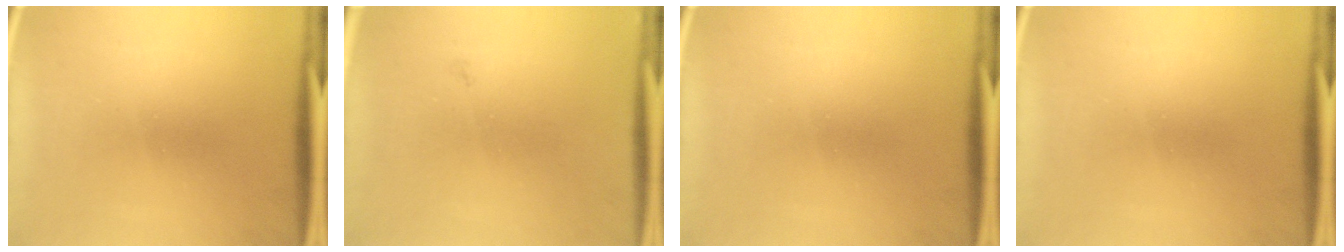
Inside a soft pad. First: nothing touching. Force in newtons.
{"total": 0.7}
{"total": 0.0}
{"total": 0.0}